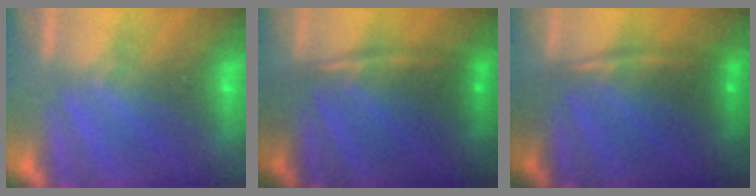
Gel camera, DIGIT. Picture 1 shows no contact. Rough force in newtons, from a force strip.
{"total": 1.6}
{"total": 1.6}